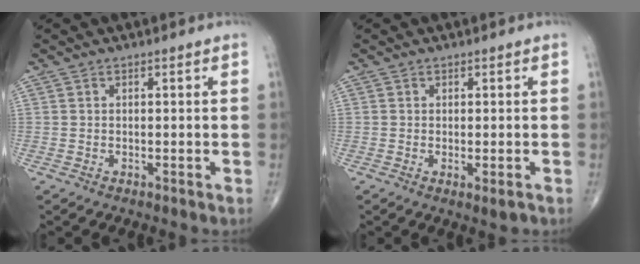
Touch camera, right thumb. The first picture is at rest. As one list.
[{"total": 1.9, "force": [-0.6, 0.5, 1.8], "torque": [-0.030, -0.007, -0.004]}]